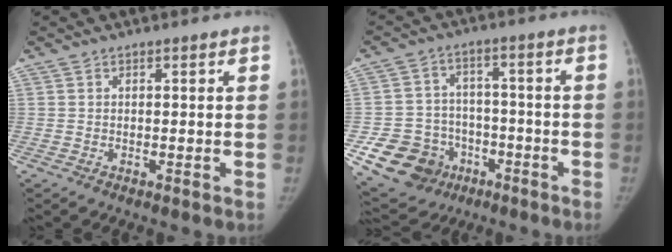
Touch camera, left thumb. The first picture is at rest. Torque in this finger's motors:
{"motor_torque": [-0.75, 1.88, 0.30, -0.18, 0.20]}